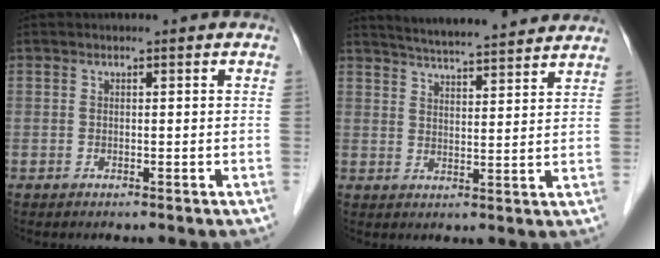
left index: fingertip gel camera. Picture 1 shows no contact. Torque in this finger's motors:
{"motor_torque": [-0.21, -0.47, 0.17, 0.08]}